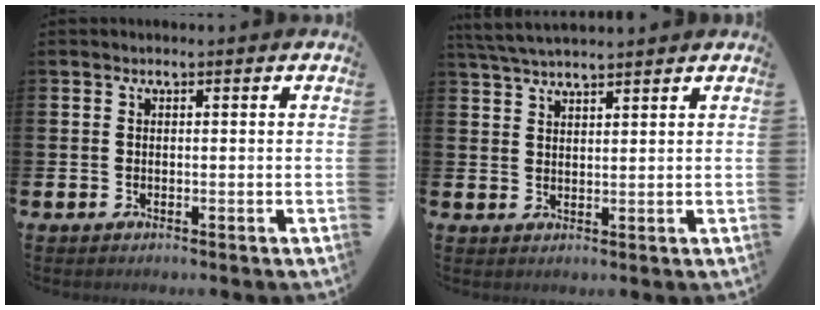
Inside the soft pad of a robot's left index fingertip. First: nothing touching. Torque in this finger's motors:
{"motor_torque": [0.98, -1.16, 0.27, 0.19]}